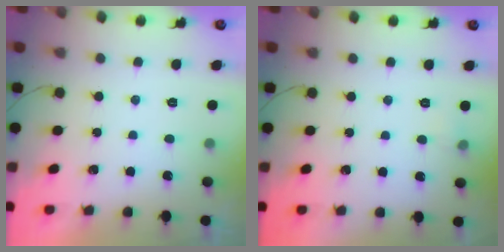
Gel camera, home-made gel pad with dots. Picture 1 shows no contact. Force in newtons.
{"total": 3.4, "press": 3.2, "slide": 1.0}